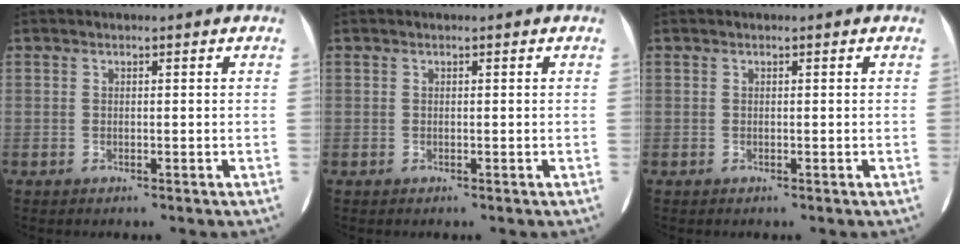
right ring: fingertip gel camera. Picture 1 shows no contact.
{"total": 0.0}
{"total": 0.0}